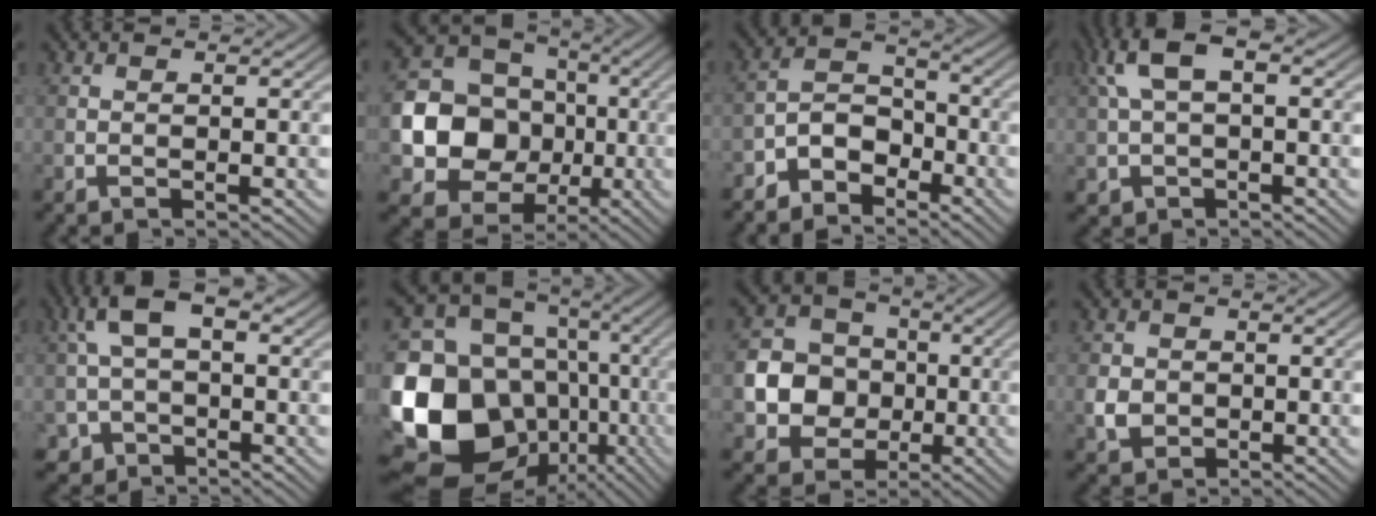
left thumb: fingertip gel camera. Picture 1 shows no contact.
{"total": 14.1, "force": [-1.1, 12.4, 6.6], "torque": [-0.169, -0.019, -0.038]}
{"total": 6.0, "force": [-4.5, 3.4, 2.3], "torque": [-0.041, 0.006, -0.099]}
{"total": 6.9, "force": [1.0, 4.1, 5.4], "torque": [-0.134, 0.008, 0.017]}
{"total": 6.3, "force": [-0.4, 4.5, 4.4], "torque": [-0.095, 0.004, -0.012]}
{"total": 22.4, "force": [-5.3, 18.6, 11.3], "torque": [-0.288, -0.022, -0.097]}
{"total": 8.8, "force": [-1.0, 7.8, 4.0], "torque": [-0.093, -0.003, -0.037]}
{"total": 3.0, "force": [-0.4, 2.7, 1.3], "torque": [-0.030, -0.003, -0.011]}